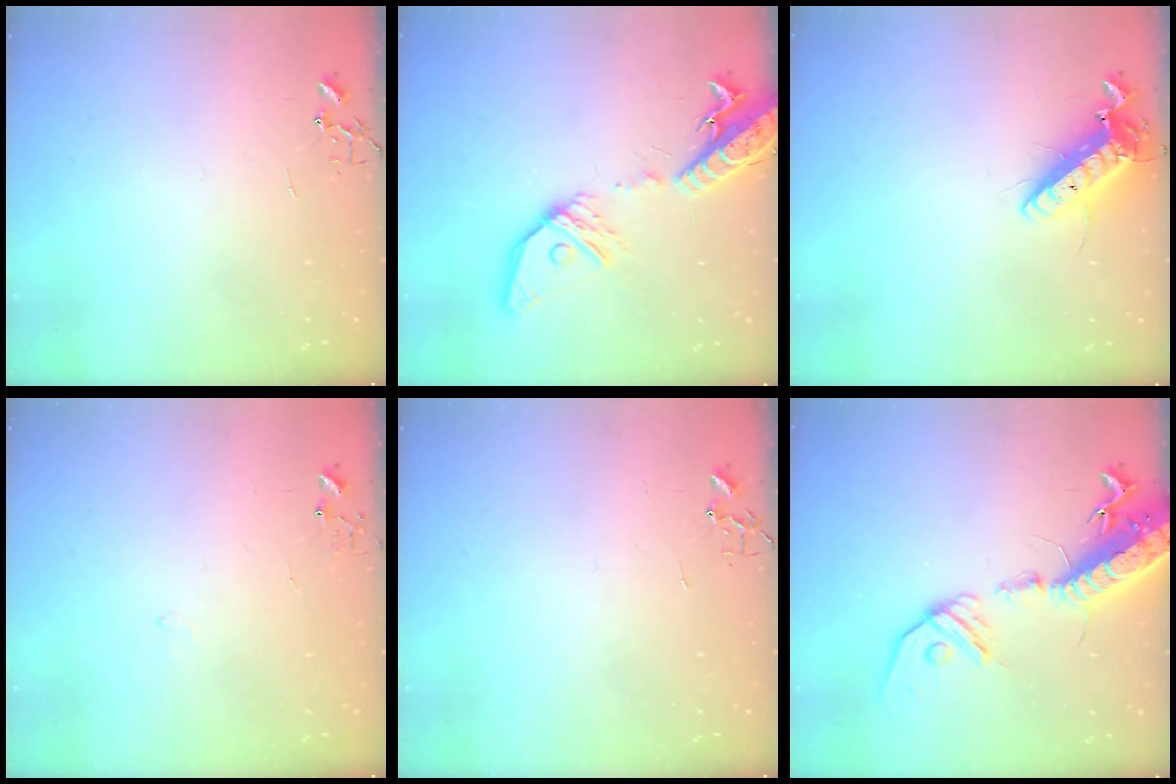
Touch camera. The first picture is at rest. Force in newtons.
{"total": 19.6, "press": 19.2, "slide": 4.0}
{"total": 14.3, "press": 14.0, "slide": 2.8}
{"total": 5.8, "press": 5.8, "slide": 0.7}
{"total": 0.0}
{"total": 20.4, "press": 19.9, "slide": 4.3}